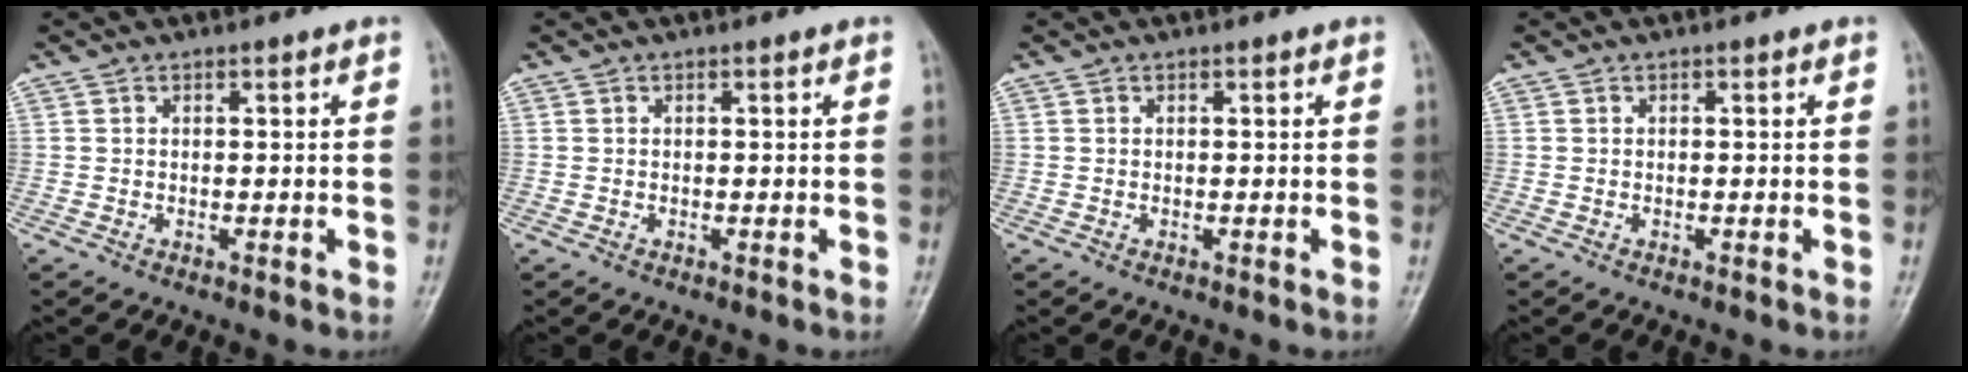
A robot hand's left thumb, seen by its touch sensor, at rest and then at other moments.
{"total": 0.0}
{"total": 0.0}
{"total": 0.0}